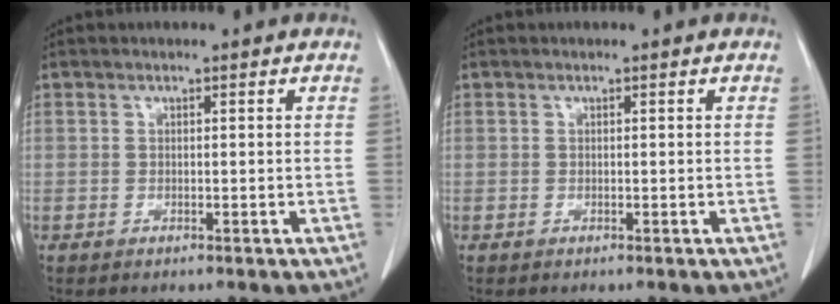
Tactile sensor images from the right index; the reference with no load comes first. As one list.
[{"total": 0.0}]